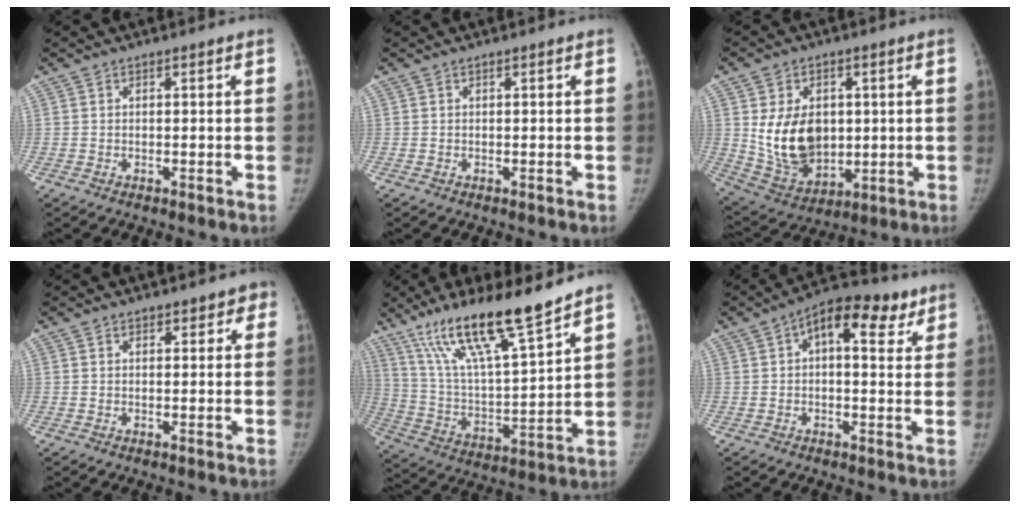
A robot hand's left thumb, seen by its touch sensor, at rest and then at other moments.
{"total": 0.0}
{"total": 14.5, "force": [1.4, 10.5, 9.9], "torque": [-0.131, -0.018, 0.048]}
{"total": 2.5, "force": [1.6, 1.7, 1.1], "torque": [0.020, -0.003, 0.015]}
{"total": 19.3, "force": [13.9, 2.8, 13.1], "torque": [-0.211, -0.067, 0.257]}
{"total": 11.9, "force": [4.9, 6.1, 8.9], "torque": [-0.092, 0.016, 0.062]}